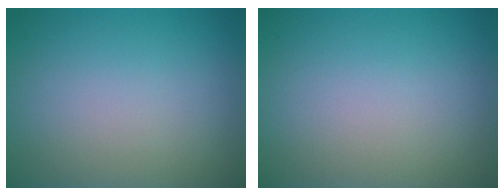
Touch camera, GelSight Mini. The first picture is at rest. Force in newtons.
{"total": 0.0}